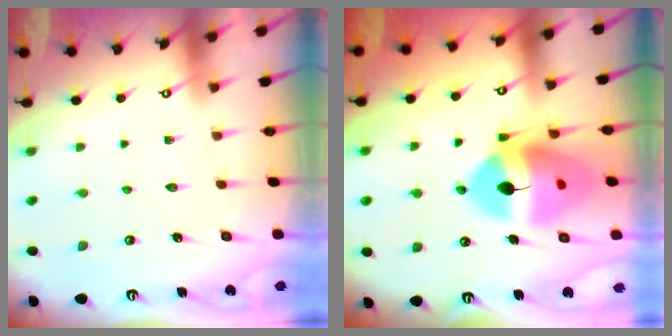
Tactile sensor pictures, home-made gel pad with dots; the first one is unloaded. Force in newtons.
{"total": 16.3, "press": 16.1, "slide": 2.1}